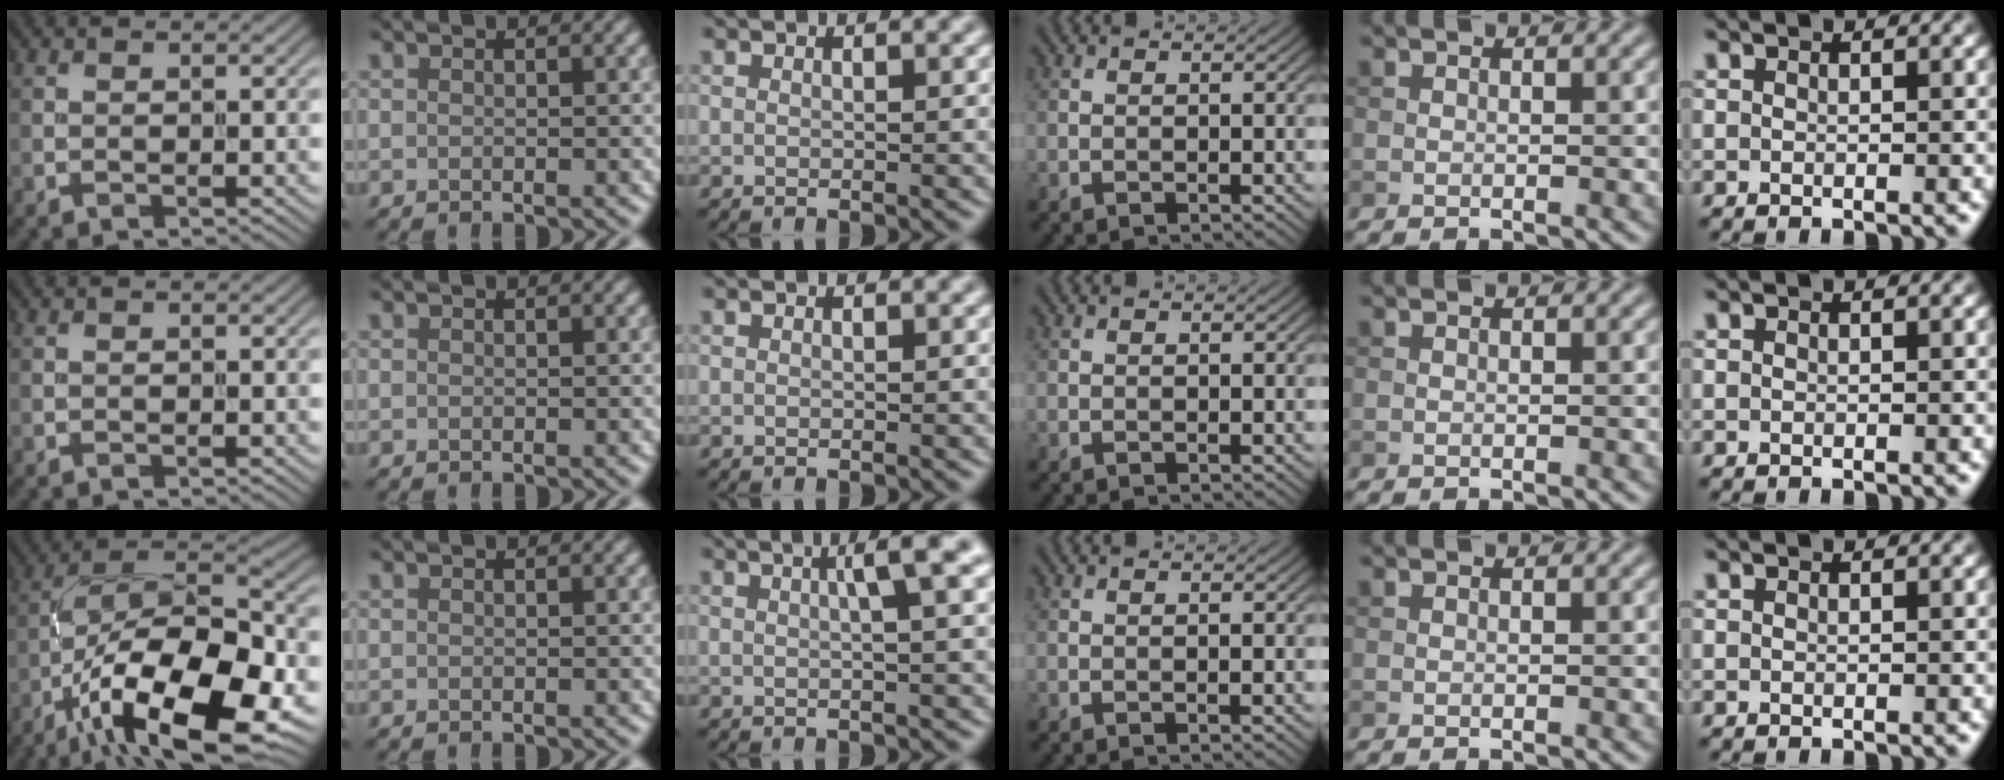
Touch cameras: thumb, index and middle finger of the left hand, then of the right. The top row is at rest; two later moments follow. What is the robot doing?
{"motion": "screw", "object": "medicine bottle"}